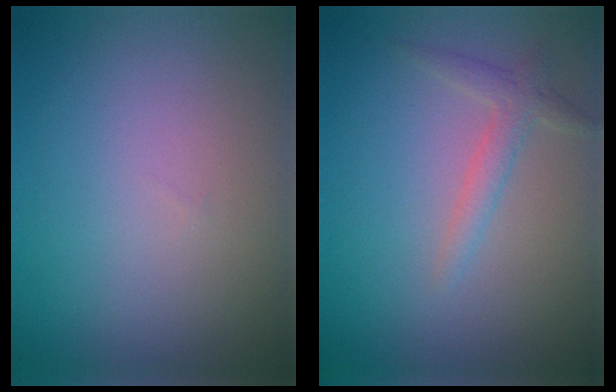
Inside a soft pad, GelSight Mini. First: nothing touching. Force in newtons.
{"total": 1.9, "press": 1.9, "slide": 0.1}